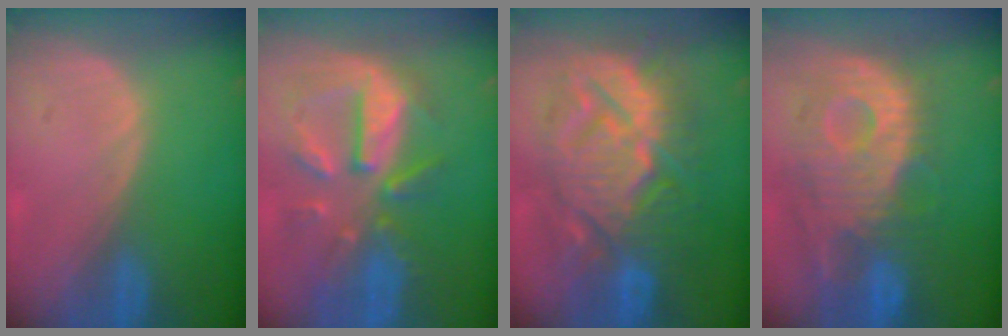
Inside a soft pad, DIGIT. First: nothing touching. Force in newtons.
{"total": 10.7, "press": 9.5, "slide": 4.9}
{"total": 13.7, "press": 13.6, "slide": 1.3}
{"total": 12.0, "press": 10.8, "slide": 5.3}